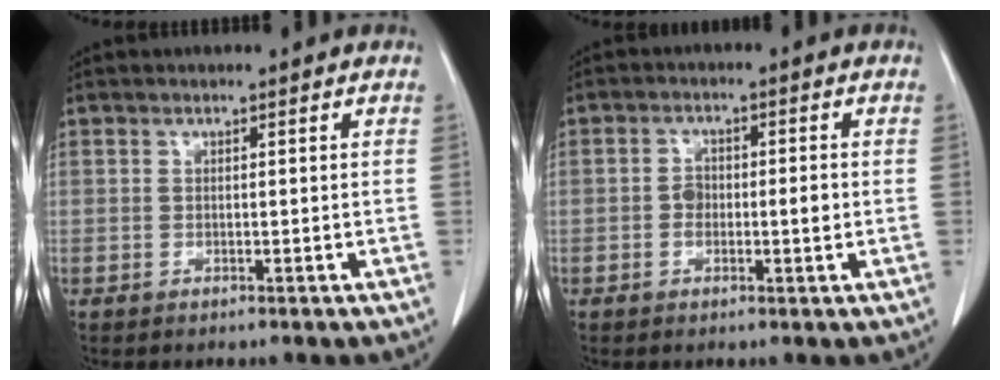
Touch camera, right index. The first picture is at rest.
{"total": 3.6, "force": [-0.4, 1.9, 3.0], "torque": [-0.049, 0.011, -0.003]}